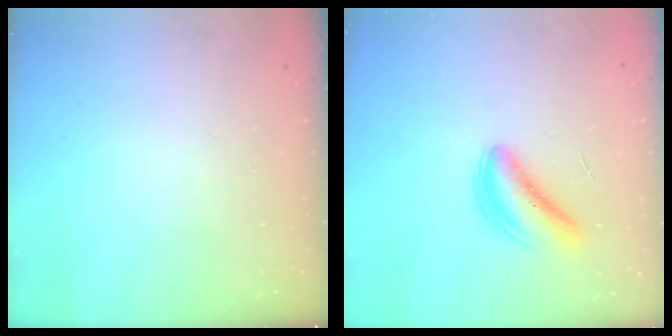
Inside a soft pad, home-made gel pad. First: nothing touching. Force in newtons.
{"total": 5.1, "press": 5.1, "slide": 0.3}